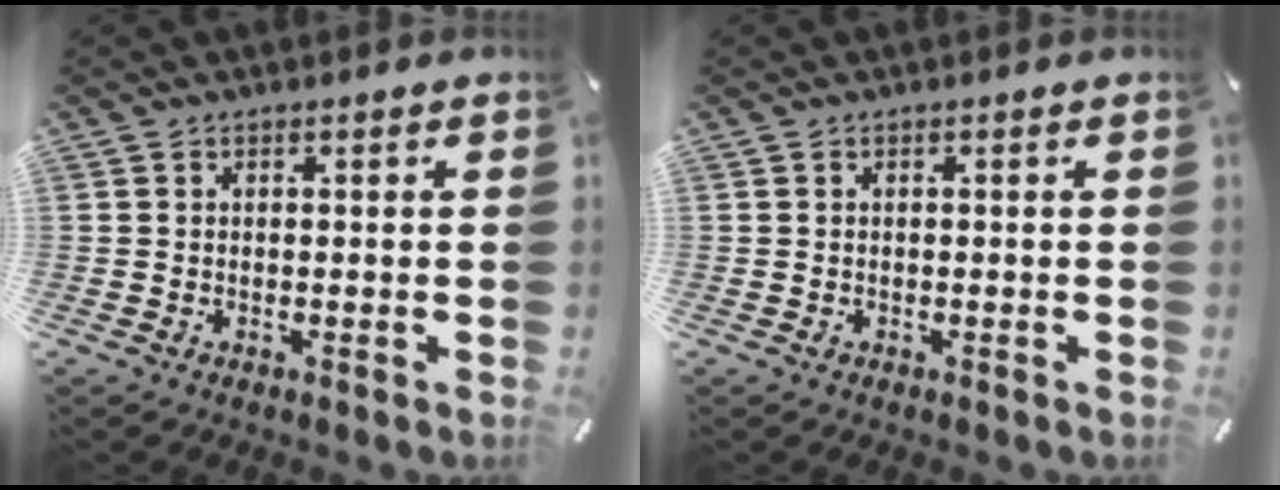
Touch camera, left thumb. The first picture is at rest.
{"total": 0.0}